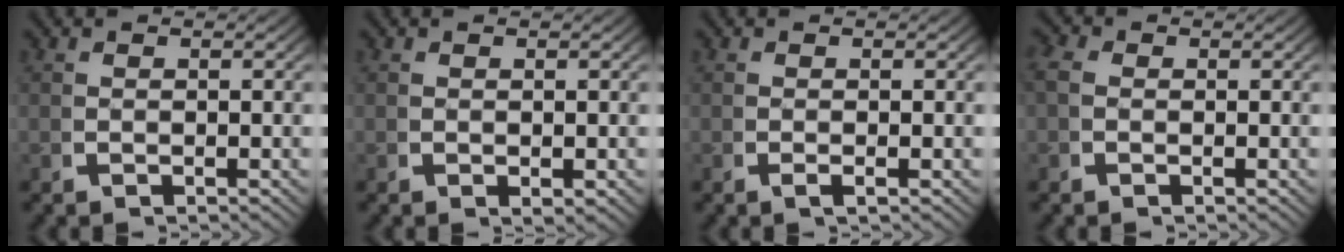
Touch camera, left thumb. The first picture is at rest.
{"total": 0.8, "force": [0.3, 0.4, 0.6], "torque": [-0.013, -0.005, 0.008]}
{"total": 0.8, "force": [-0.2, 0.1, 0.8], "torque": [-0.020, 0.000, -0.004]}
{"total": 1.5, "force": [0.0, 1.3, 0.7], "torque": [-0.020, -0.004, -0.002]}